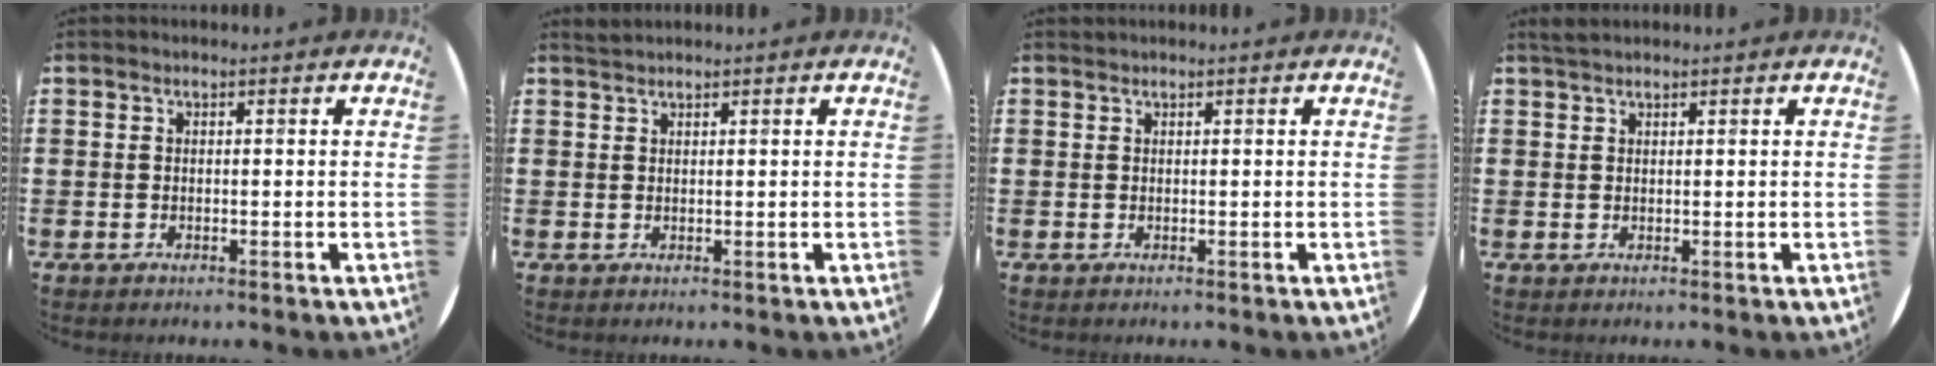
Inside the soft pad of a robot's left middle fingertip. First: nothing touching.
{"total": 1.0, "force": [1.0, 0.1, -0.1], "torque": [0.000, 0.002, 0.019]}
{"total": 0.0}
{"total": 1.3, "force": [1.3, 0.4, 0.2], "torque": [0.002, 0.001, 0.022]}